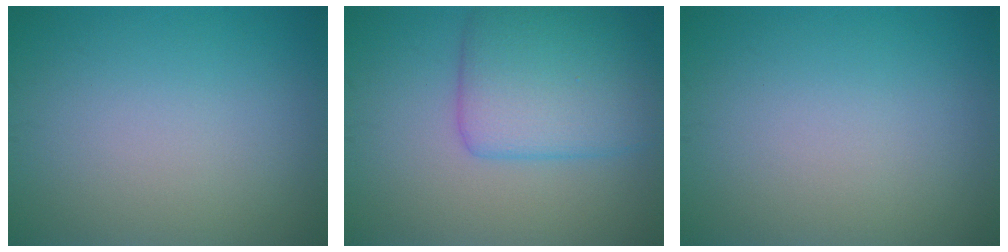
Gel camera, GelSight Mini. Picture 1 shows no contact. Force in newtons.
{"total": 6.0, "press": 6.0, "slide": 0.1}
{"total": 0.0}